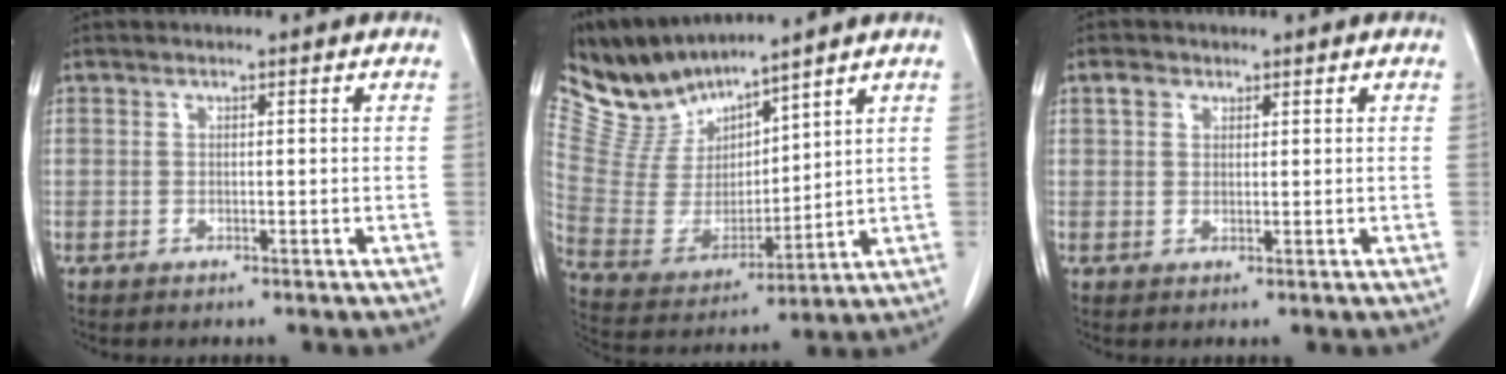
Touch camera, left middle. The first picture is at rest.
{"total": 10.9, "force": [10.5, 1.9, 2.2], "torque": [-0.066, 0.005, 0.231]}
{"total": 1.9, "force": [1.1, 1.5, 0.6], "torque": [-0.011, 0.008, 0.019]}